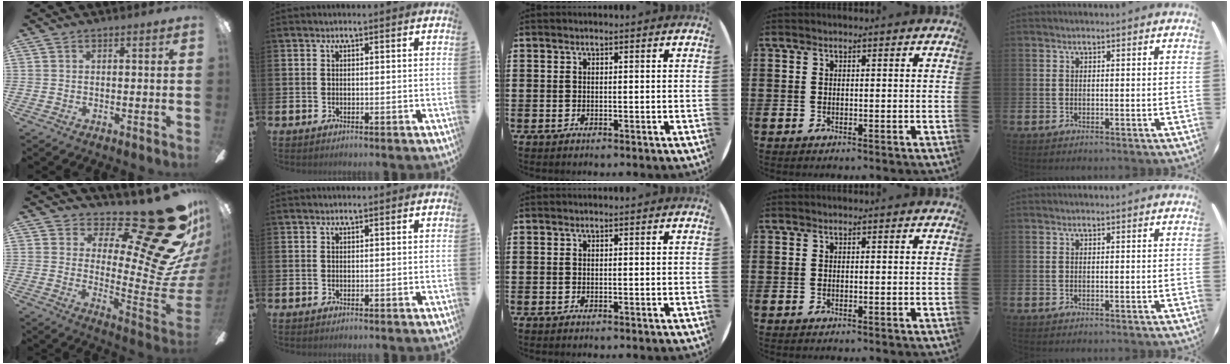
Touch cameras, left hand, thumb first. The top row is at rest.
{"thumb": {"total": 27.0, "force": [16.7, 8.2, 19.6], "torque": [-0.225, -0.146, 0.286]}, "index": {"total": 0.5, "force": [0.5, 0.1, 0.2], "torque": [-0.001, 0.001, 0.008]}}